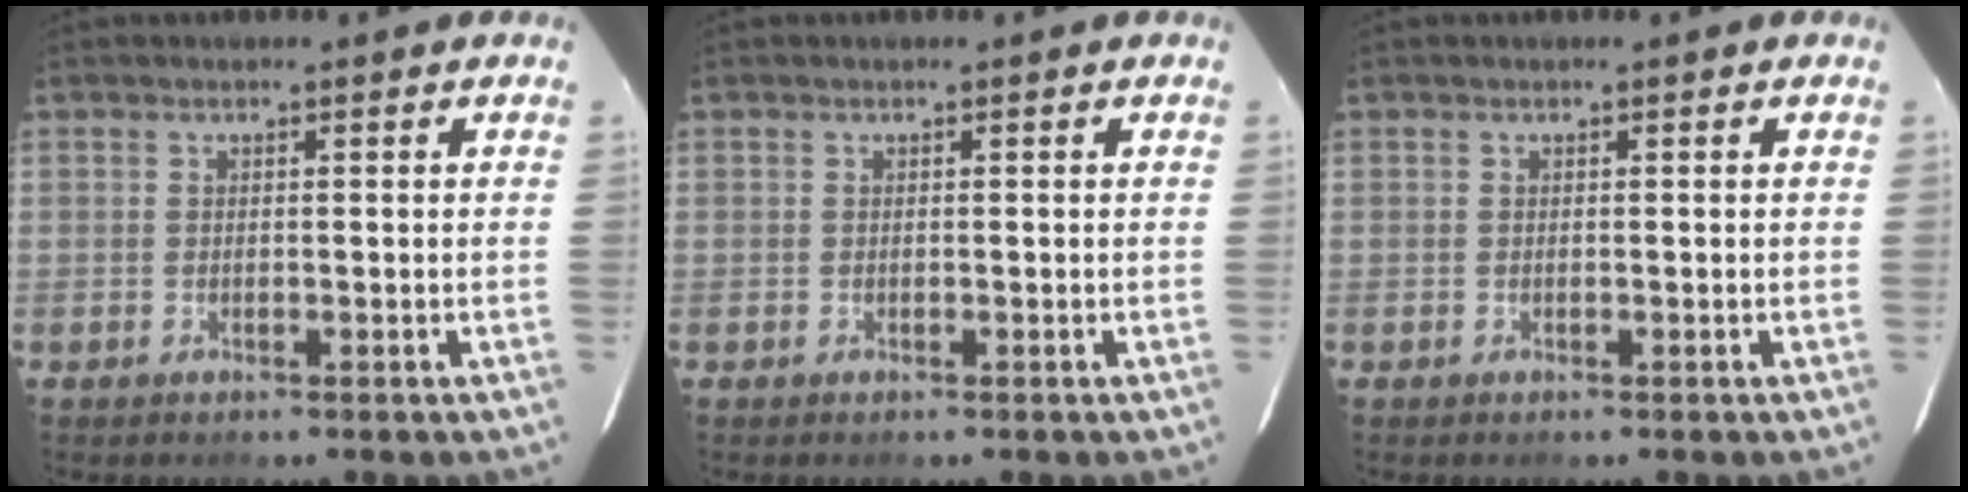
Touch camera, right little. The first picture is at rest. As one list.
[{"total": 0.0}, {"total": 0.0}]